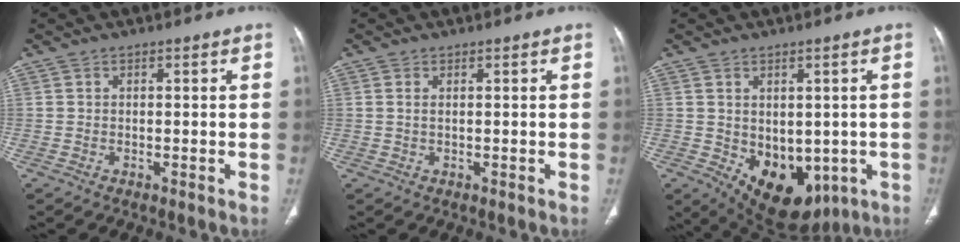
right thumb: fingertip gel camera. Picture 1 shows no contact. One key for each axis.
{"total": 0.9, "fx": 0.2, "fy": 0.4, "fz": 0.7, "tx": -0.023, "ty": 0.005, "tz": 0.007}
{"total": 13.5, "fx": -3.1, "fy": 9.0, "fz": 9.5, "tx": -0.101, "ty": -0.005, "tz": -0.015}